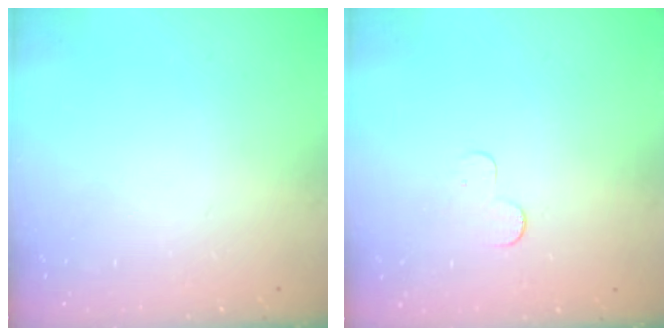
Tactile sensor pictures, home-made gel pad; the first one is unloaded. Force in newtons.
{"total": 2.9, "press": 2.9, "slide": 0.3}